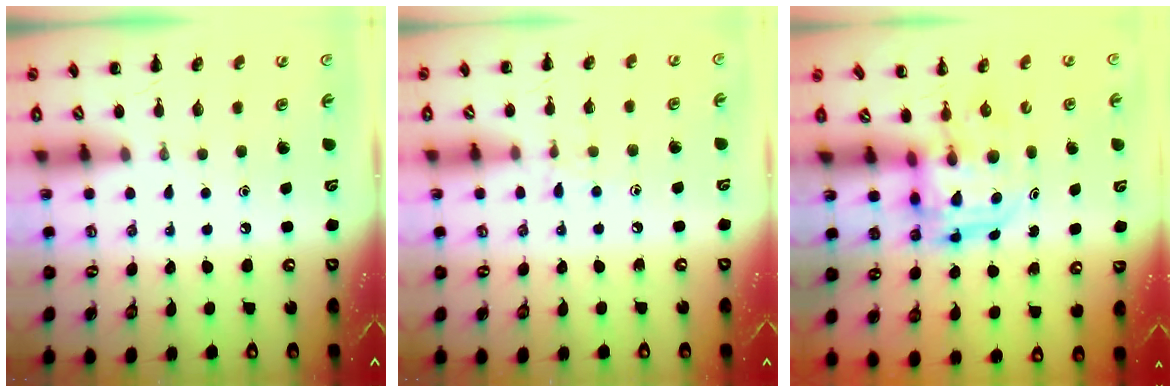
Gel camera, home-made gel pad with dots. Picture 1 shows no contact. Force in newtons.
{"total": 6.3, "press": 5.9, "slide": 2.2}
{"total": 4.6, "press": 4.4, "slide": 1.1}